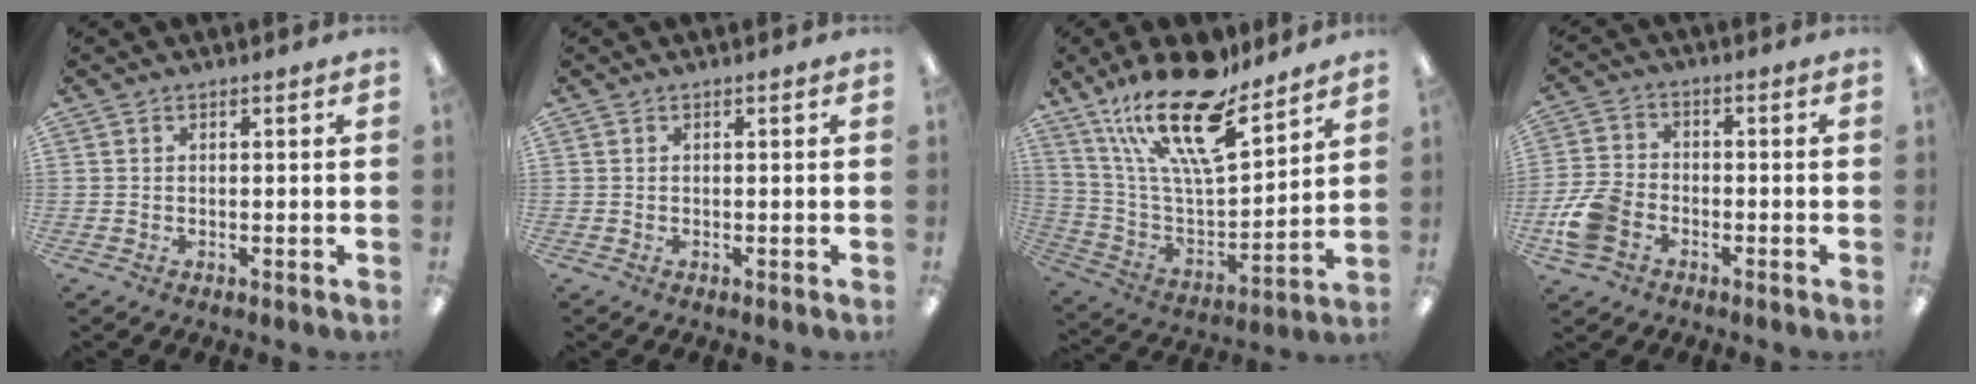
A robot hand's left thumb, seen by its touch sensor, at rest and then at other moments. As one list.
[{"total": 0.0}, {"total": 22.5, "force": [16.0, 7.1, 14.1], "torque": [-0.265, -0.097, 0.274]}, {"total": 9.4, "force": [-3.9, 6.5, 5.5], "torque": [-0.120, 0.020, -0.070]}]